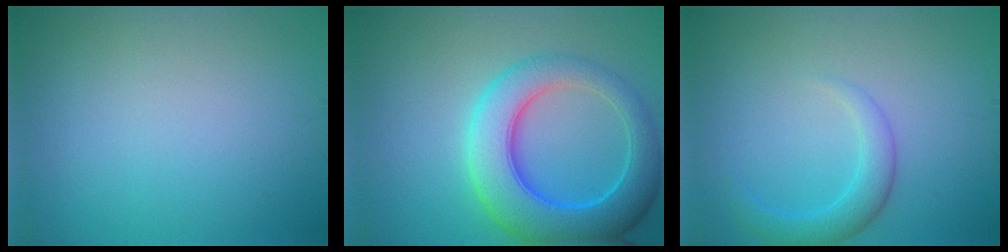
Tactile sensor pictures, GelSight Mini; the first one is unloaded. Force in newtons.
{"total": 8.4, "press": 8.4, "slide": 0.4}
{"total": 2.7, "press": 2.7, "slide": 0.1}